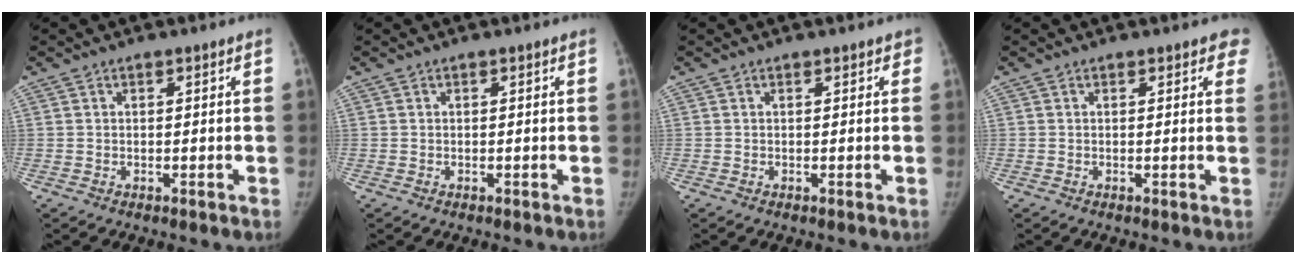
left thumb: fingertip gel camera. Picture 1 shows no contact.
{"total": 0.0}
{"total": 0.6, "force": [0.3, 0.4, 0.3], "torque": [0.005, 0.001, -0.003]}
{"total": 2.9, "force": [2.0, 1.4, 1.4], "torque": [0.011, -0.004, 0.007]}